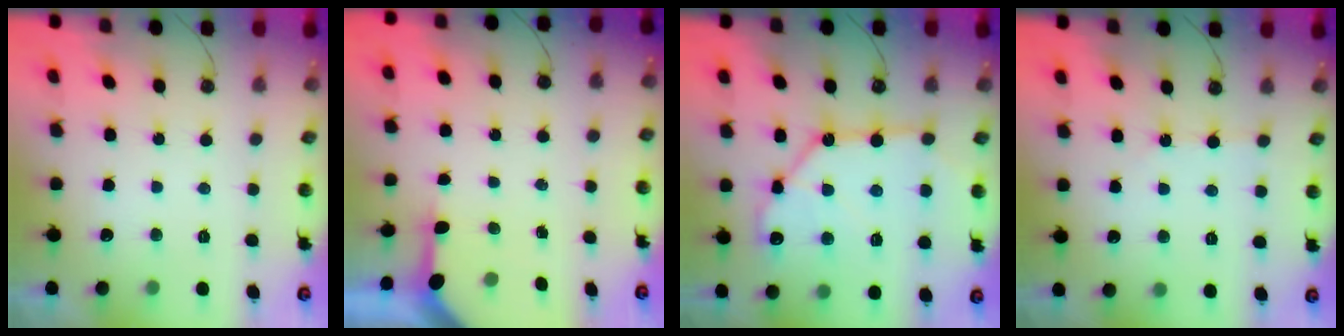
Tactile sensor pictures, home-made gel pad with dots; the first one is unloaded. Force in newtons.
{"total": 3.5, "press": 3.5, "slide": 0.3}
{"total": 14.1, "press": 14.0, "slide": 1.8}
{"total": 1.4, "press": 1.3, "slide": 0.3}